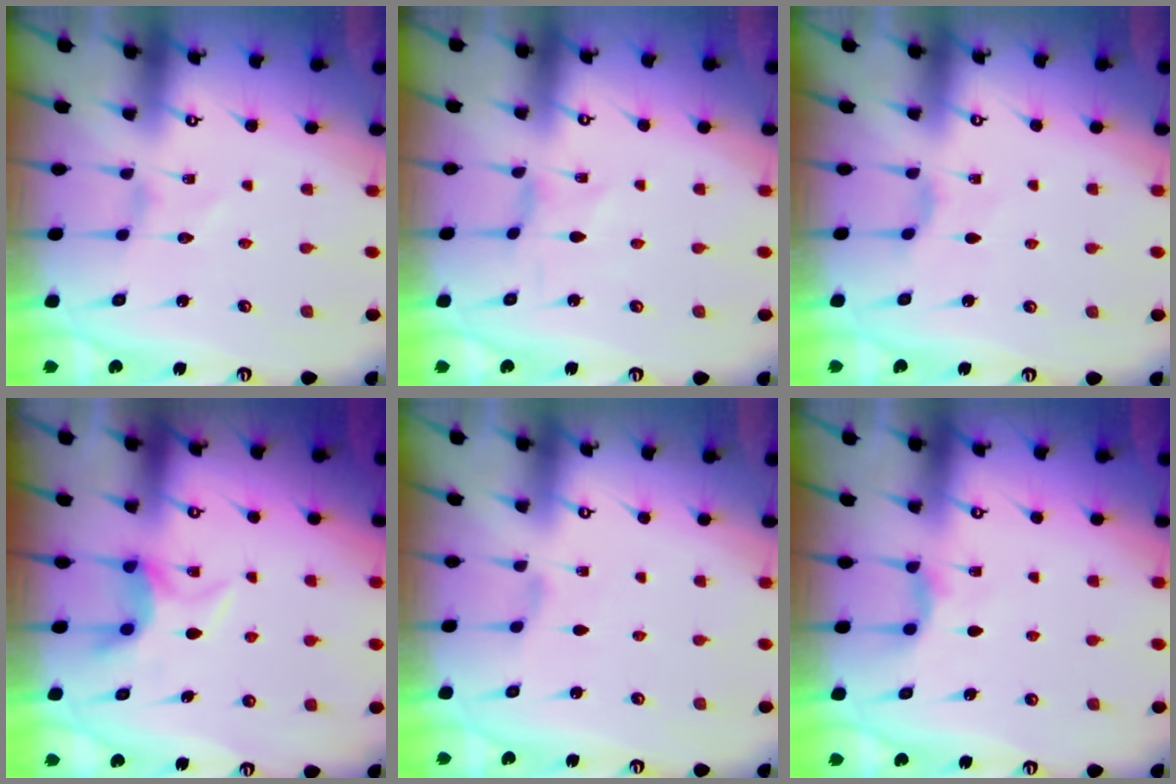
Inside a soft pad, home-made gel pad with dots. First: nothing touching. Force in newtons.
{"total": 0.0}
{"total": 2.1, "press": 2.0, "slide": 0.5}
{"total": 6.0, "press": 6.0, "slide": 0.4}
{"total": 2.0, "press": 2.0, "slide": 0.5}
{"total": 4.8, "press": 4.7, "slide": 0.6}